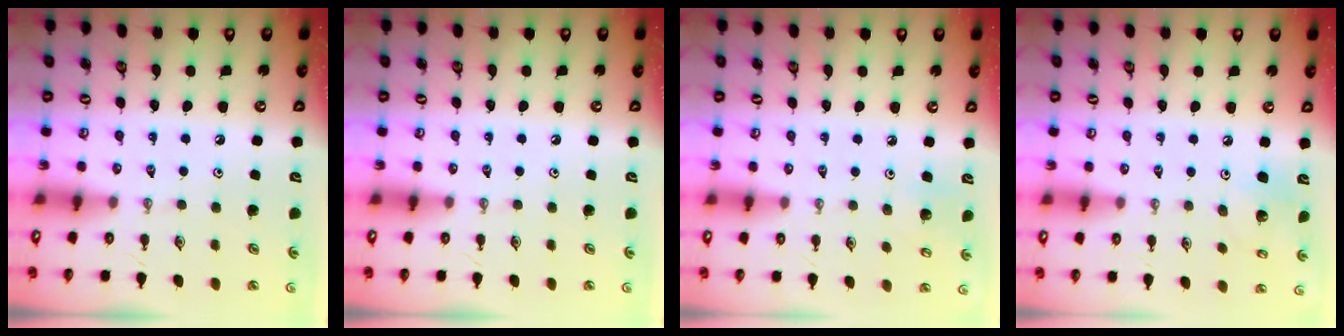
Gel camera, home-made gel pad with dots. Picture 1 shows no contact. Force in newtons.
{"total": 0.0}
{"total": 6.4, "press": 6.3, "slide": 0.5}
{"total": 7.2, "press": 7.0, "slide": 1.8}